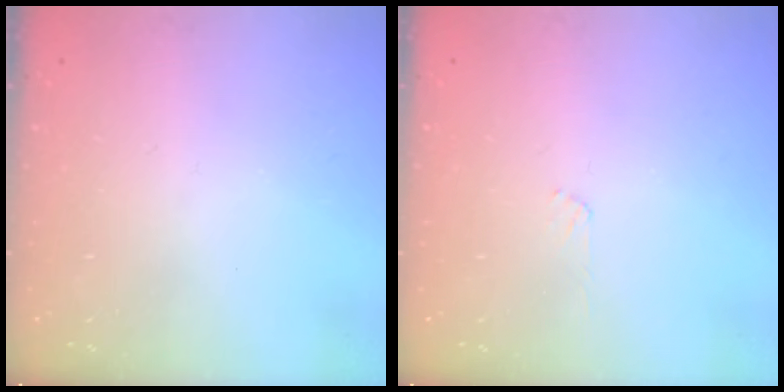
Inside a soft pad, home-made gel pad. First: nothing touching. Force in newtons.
{"total": 3.2, "press": 3.2, "slide": 0.4}